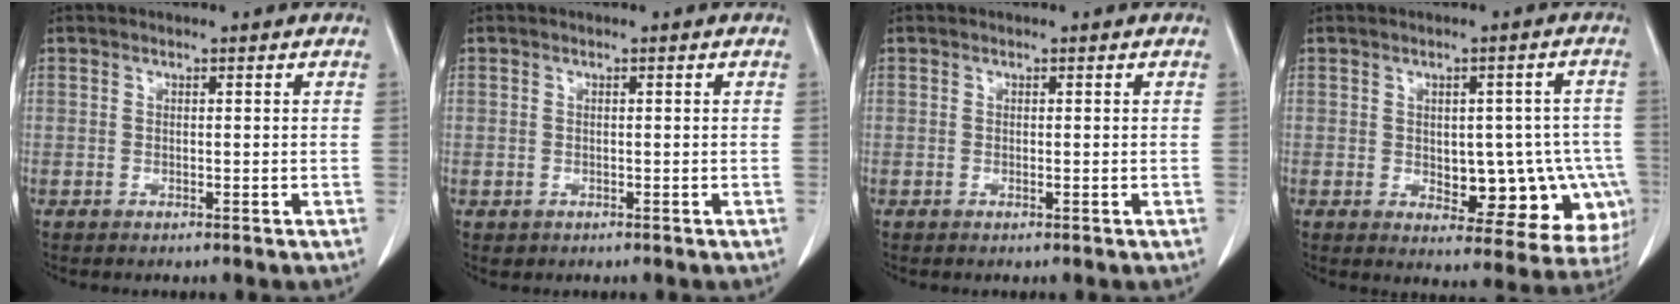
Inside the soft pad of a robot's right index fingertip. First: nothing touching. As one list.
[{"total": 1.1, "force": [-0.3, 1.0, 0.0], "torque": [0.003, 0.006, -0.003]}, {"total": 0.0}, {"total": 13.3, "force": [-3.0, 7.0, 10.8], "torque": [-0.099, 0.019, -0.019]}]